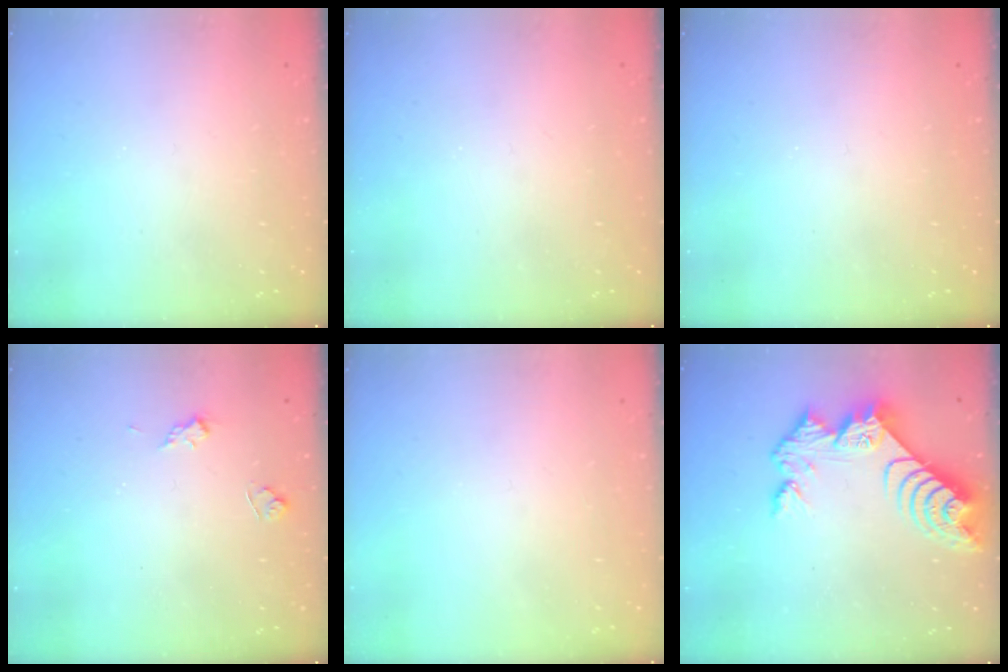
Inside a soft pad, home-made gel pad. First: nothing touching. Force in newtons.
{"total": 0.0}
{"total": 0.0}
{"total": 4.2, "press": 4.1, "slide": 0.4}
{"total": 0.0}
{"total": 10.9, "press": 10.9, "slide": 1.2}